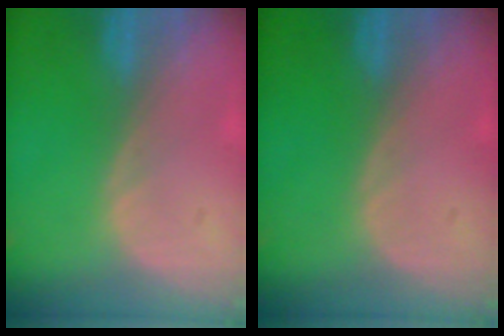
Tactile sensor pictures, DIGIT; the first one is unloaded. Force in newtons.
{"total": 0.0}